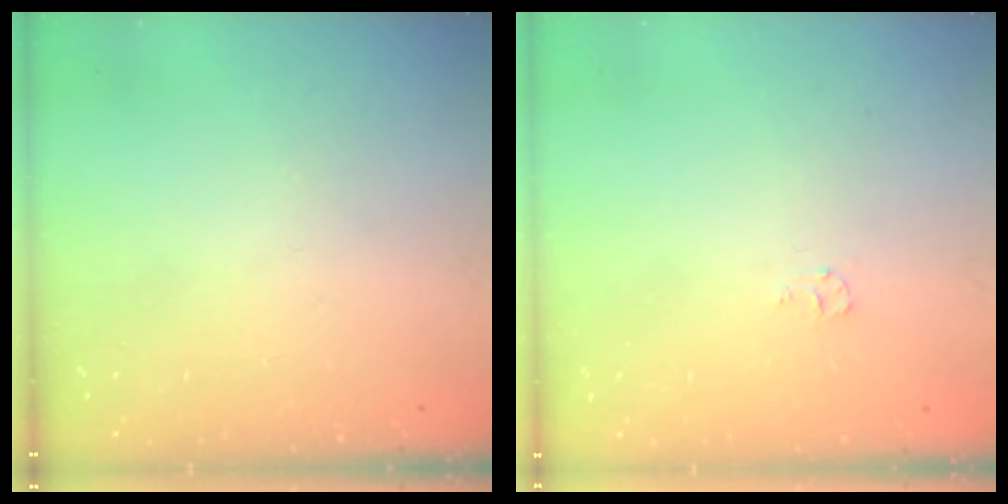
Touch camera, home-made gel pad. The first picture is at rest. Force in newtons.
{"total": 4.1, "press": 4.1, "slide": 0.4}